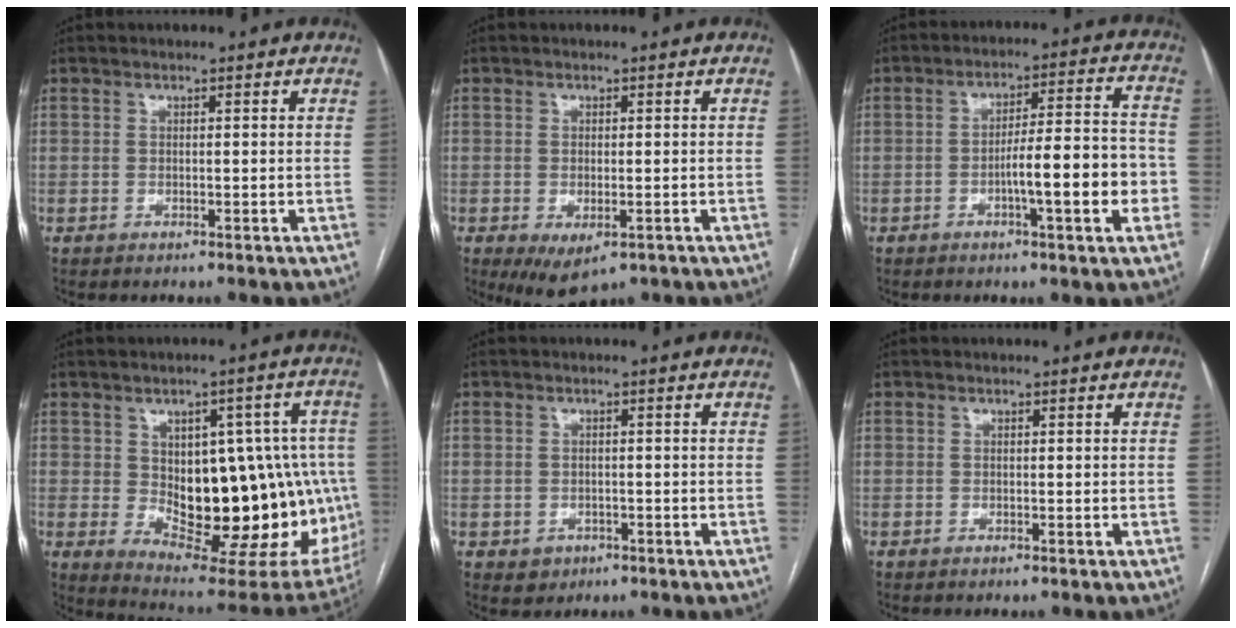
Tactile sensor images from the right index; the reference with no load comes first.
{"total": 5.4, "force": [-2.7, 2.5, 4.0], "torque": [-0.063, -0.013, -0.031]}
{"total": 11.1, "force": [-3.1, 1.4, 10.5], "torque": [-0.160, 0.017, -0.044]}
{"total": 23.4, "force": [-1.1, 10.5, 20.8], "torque": [-0.211, 0.018, 0.015]}
{"total": 2.9, "force": [-1.2, 2.6, 0.5], "torque": [0.001, 0.008, -0.010]}
{"total": 0.0}